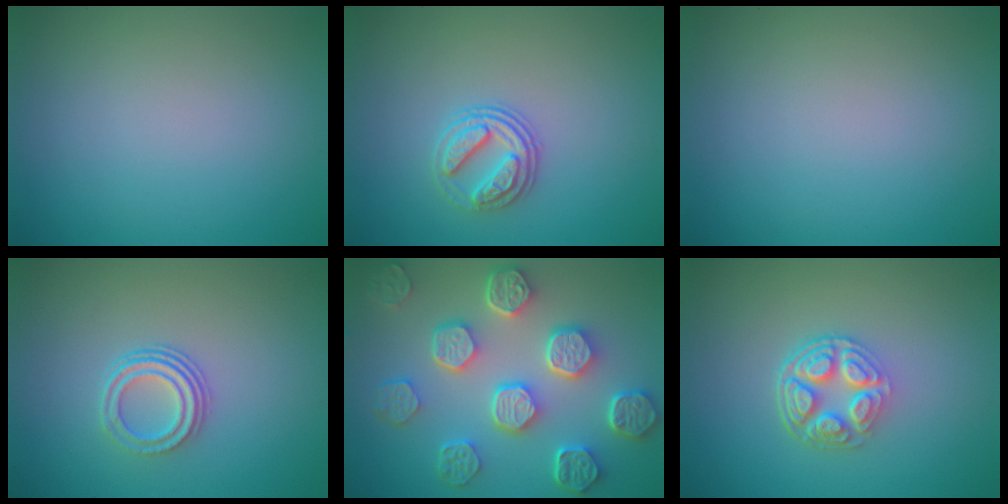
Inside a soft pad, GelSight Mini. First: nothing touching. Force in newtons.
{"total": 2.7, "press": 2.5, "slide": 1.0}
{"total": 0.0}
{"total": 2.9, "press": 2.1, "slide": 2.0}
{"total": 7.9, "press": 6.1, "slide": 5.0}
{"total": 5.0, "press": 3.7, "slide": 3.4}